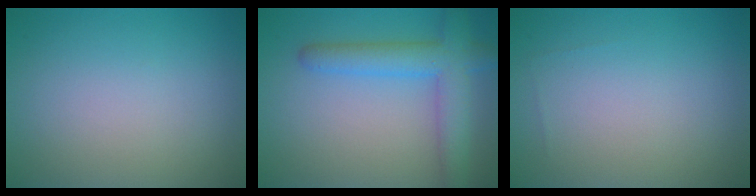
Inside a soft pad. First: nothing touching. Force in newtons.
{"total": 5.0, "press": 5.0, "slide": 0.2}
{"total": 0.0}